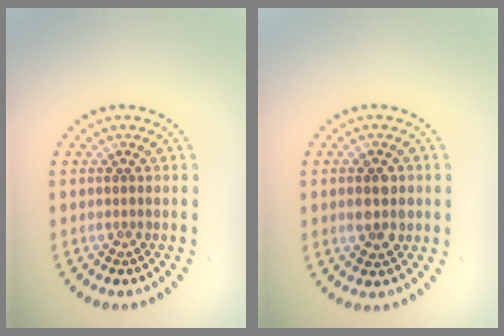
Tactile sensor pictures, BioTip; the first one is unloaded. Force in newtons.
{"total": 2.9, "press": 2.9, "slide": 0.1}